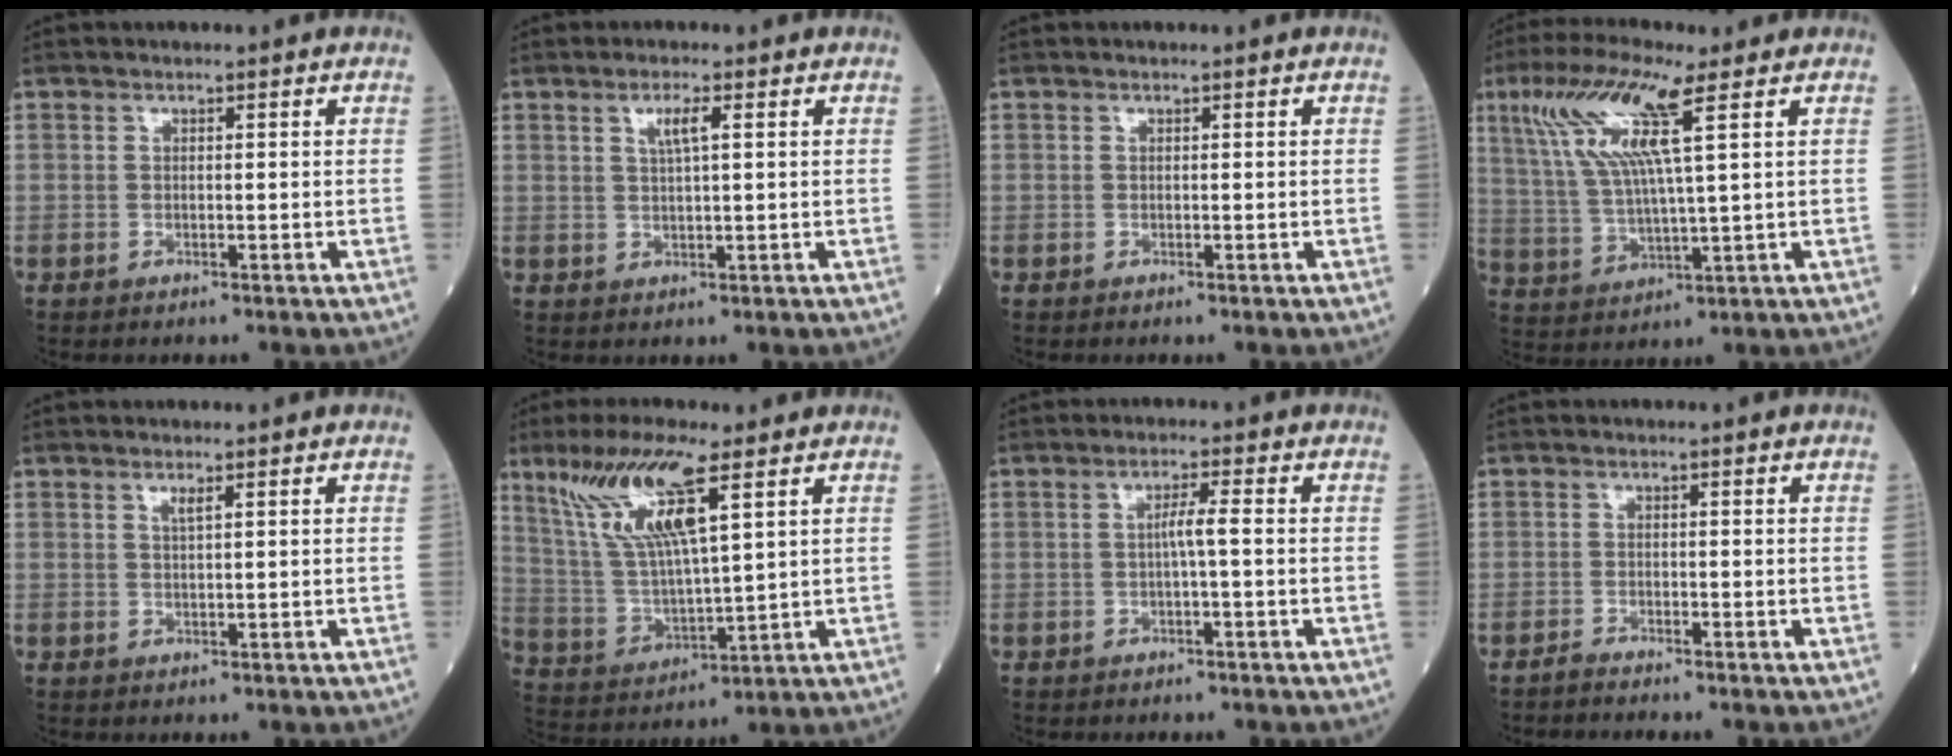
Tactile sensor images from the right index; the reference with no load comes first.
{"total": 2.9, "force": [1.2, 0.1, 2.6], "torque": [-0.051, 0.003, 0.022]}
{"total": 0.0}
{"total": 12.1, "force": [5.2, 0.6, 10.9], "torque": [-0.237, 0.012, 0.100]}
{"total": 1.2, "force": [0.7, 0.0, 0.9], "torque": [-0.021, -0.003, 0.013]}
{"total": 13.5, "force": [7.1, 1.7, 11.3], "torque": [-0.244, 0.004, 0.140]}
{"total": 2.4, "force": [-0.2, -0.2, 2.4], "torque": [-0.040, 0.003, -0.005]}
{"total": 1.3, "force": [-1.3, -0.3, 0.1], "torque": [-0.005, -0.002, -0.024]}